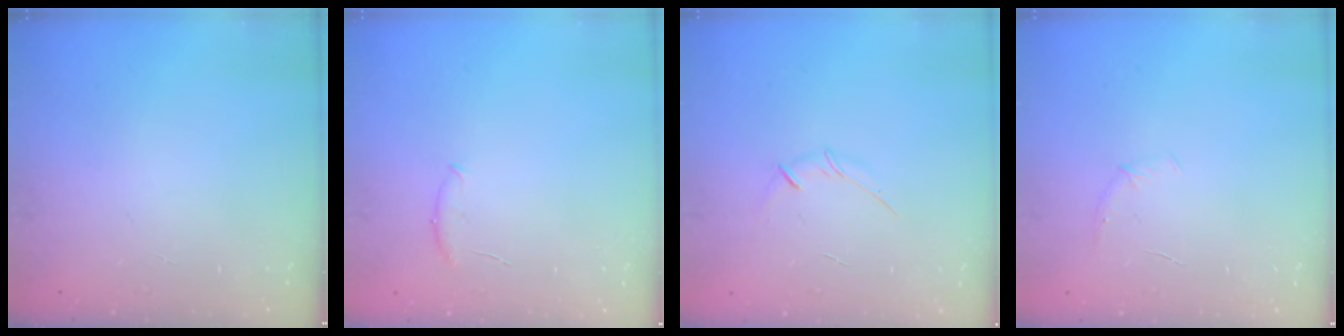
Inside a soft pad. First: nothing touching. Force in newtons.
{"total": 6.1, "press": 6.0, "slide": 1.1}
{"total": 3.5, "press": 3.4, "slide": 0.8}
{"total": 3.8, "press": 3.6, "slide": 1.2}